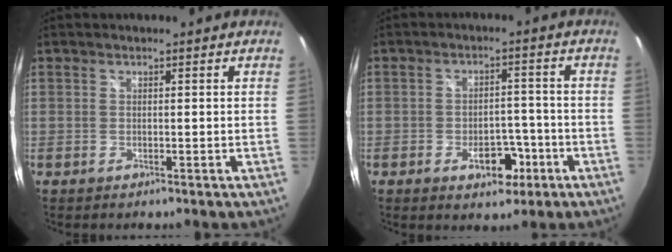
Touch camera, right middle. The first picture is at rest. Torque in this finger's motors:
{"motor_torque": [-0.27, 0.23, 0.28, 0.07]}